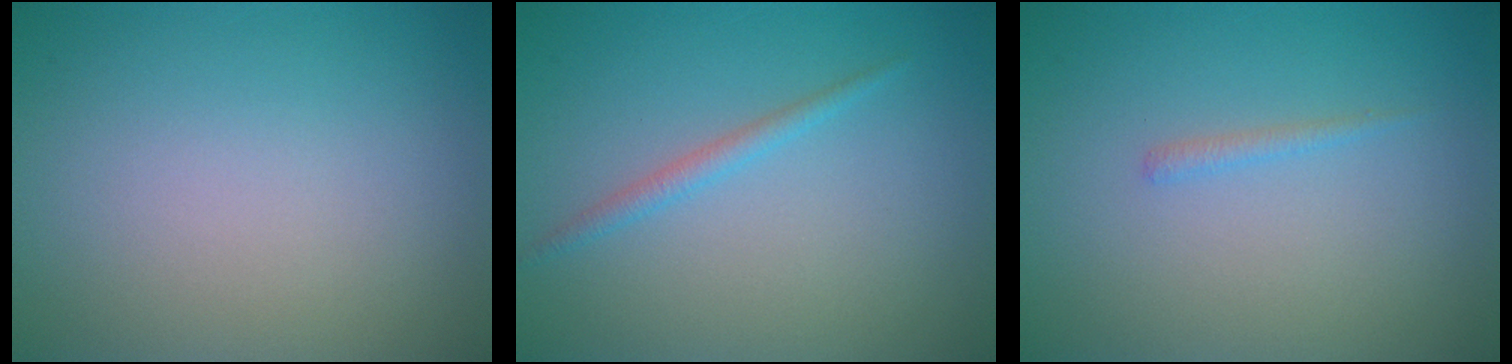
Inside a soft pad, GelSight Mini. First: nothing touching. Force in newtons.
{"total": 1.3, "press": 1.3, "slide": 0.1}
{"total": 0.7, "press": 0.7, "slide": 0.1}